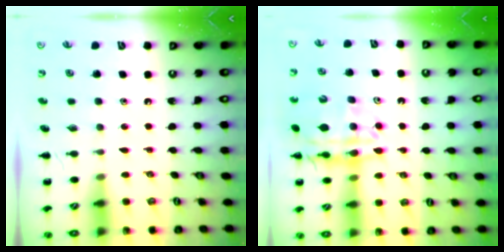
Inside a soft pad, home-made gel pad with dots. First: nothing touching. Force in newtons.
{"total": 15.0, "press": 14.6, "slide": 3.6}